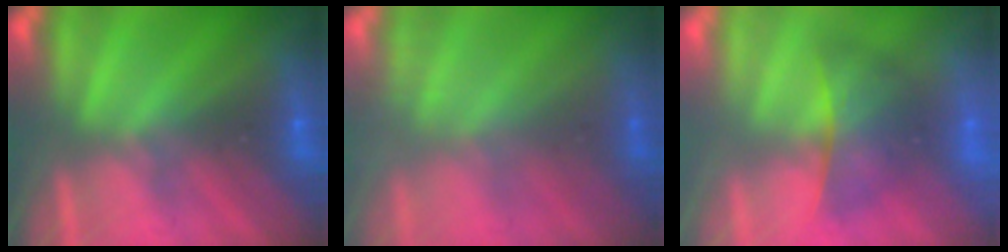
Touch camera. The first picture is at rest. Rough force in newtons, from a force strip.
{"total": 2.4}
{"total": 2.2}